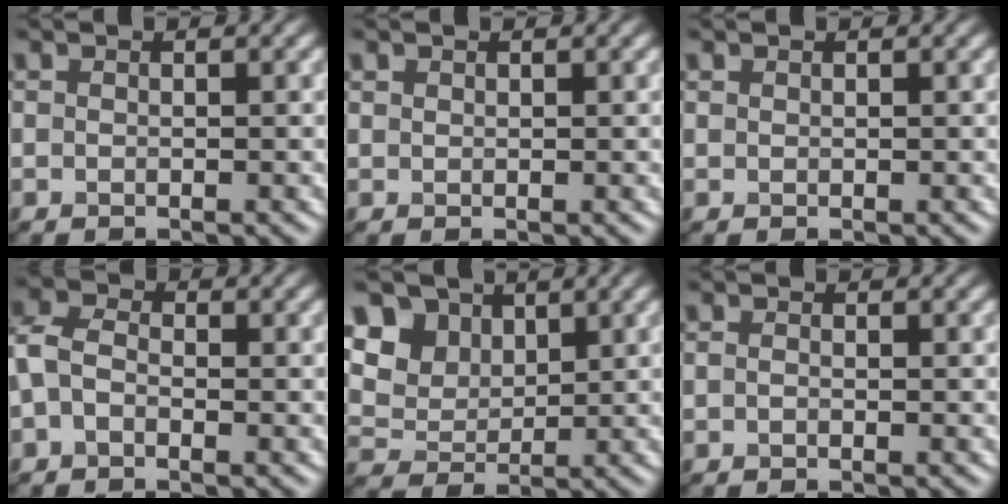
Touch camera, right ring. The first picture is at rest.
{"total": 1.2, "force": [-0.2, -0.8, -0.9], "torque": [-0.003, 0.000, 0.015]}
{"total": 0.9, "force": [-0.2, -0.6, -0.6], "torque": [-0.002, -0.004, 0.008]}
{"total": 2.1, "force": [-1.0, 1.4, 1.3], "torque": [-0.061, 0.010, -0.007]}
{"total": 7.6, "force": [4.5, 5.6, 2.5], "torque": [-0.107, 0.020, 0.102]}
{"total": 0.7, "force": [-0.4, -0.4, -0.3], "torque": [-0.009, -0.006, 0.004]}